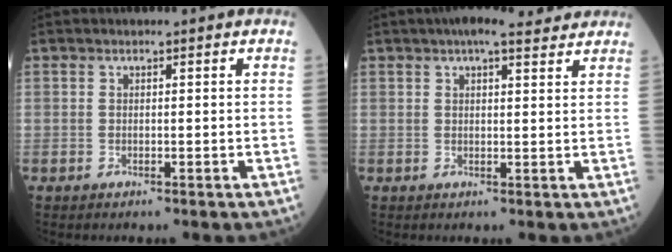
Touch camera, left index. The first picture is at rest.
{"total": 6.3, "force": [5.2, 1.5, 3.3], "torque": [-0.051, 0.029, 0.071]}